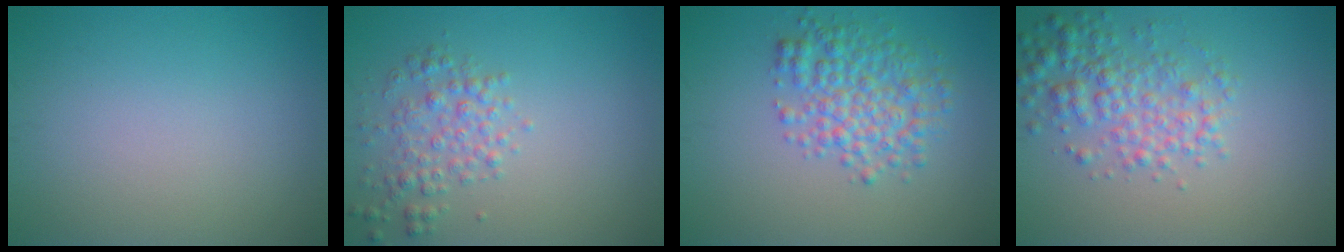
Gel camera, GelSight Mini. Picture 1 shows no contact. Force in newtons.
{"total": 2.7, "press": 2.7, "slide": 0.1}
{"total": 4.6, "press": 4.6, "slide": 0.0}
{"total": 4.1, "press": 4.1, "slide": 0.1}